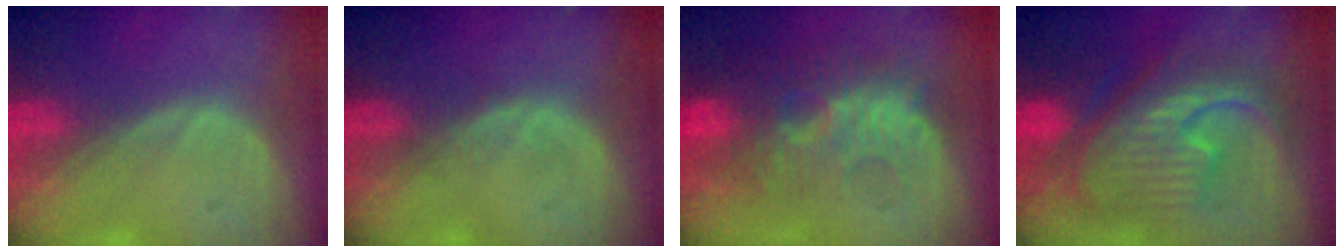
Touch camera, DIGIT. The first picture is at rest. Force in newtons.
{"total": 0.9, "press": 0.9, "slide": 0.2}
{"total": 10.1, "press": 9.3, "slide": 4.0}
{"total": 11.4, "press": 11.3, "slide": 1.1}